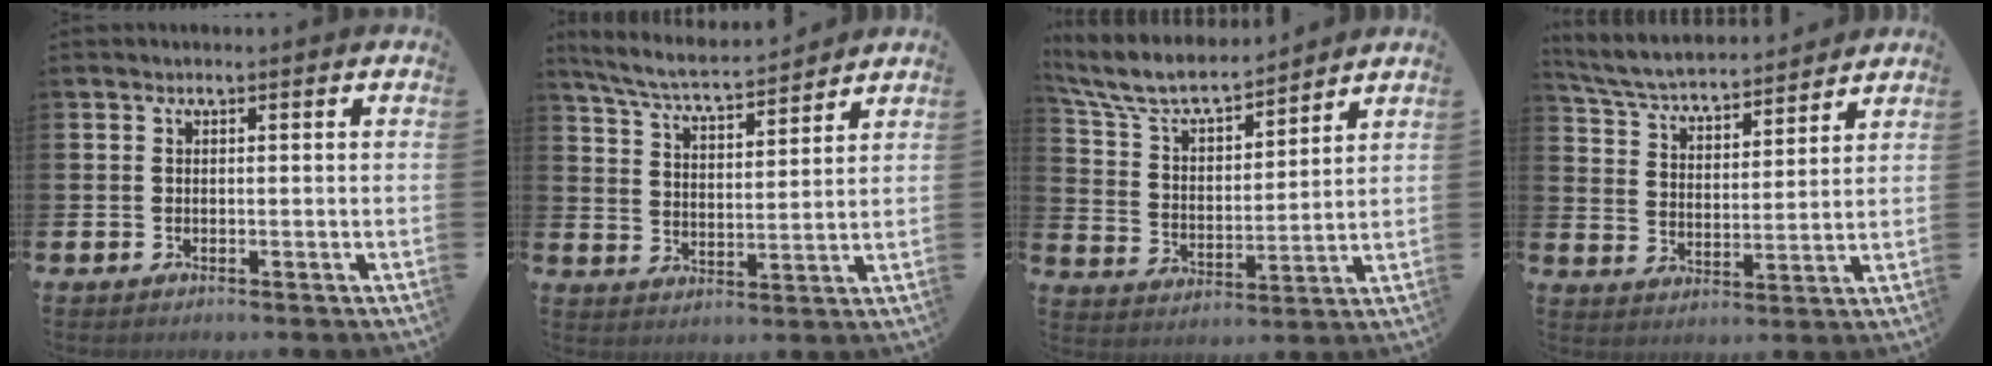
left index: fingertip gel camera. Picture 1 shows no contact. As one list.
[{"total": 6.1, "force": [5.8, 0.5, 2.0], "torque": [-0.063, -0.037, 0.099]}, {"total": 8.2, "force": [7.3, 2.1, 3.0], "torque": [-0.091, -0.050, 0.127]}, {"total": 5.4, "force": [5.2, 1.1, 1.3], "torque": [-0.051, -0.043, 0.086]}]